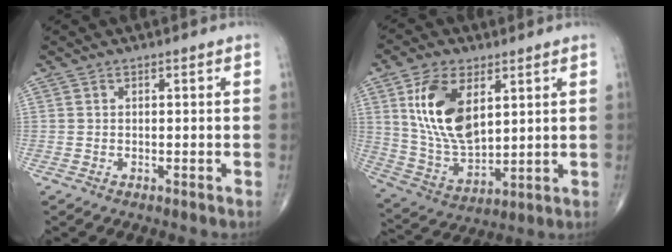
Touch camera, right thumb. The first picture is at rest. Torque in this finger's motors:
{"motor_torque": [0.34, 2.43, 1.58, 0.74, 0.45]}